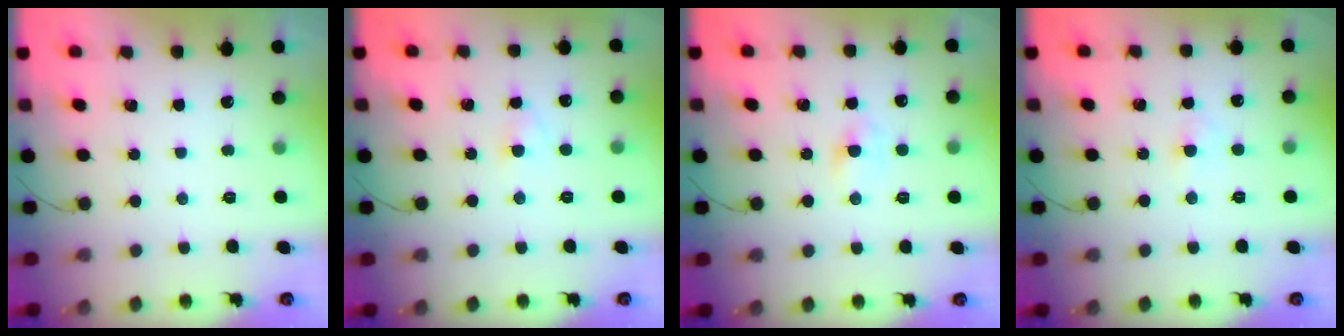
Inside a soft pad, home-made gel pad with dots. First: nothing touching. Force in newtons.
{"total": 2.1, "press": 1.9, "slide": 0.9}
{"total": 2.0, "press": 1.8, "slide": 0.9}
{"total": 2.1, "press": 1.9, "slide": 0.9}